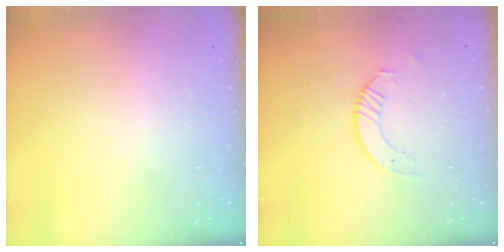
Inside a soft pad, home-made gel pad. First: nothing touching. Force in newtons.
{"total": 3.2, "press": 3.2, "slide": 0.3}